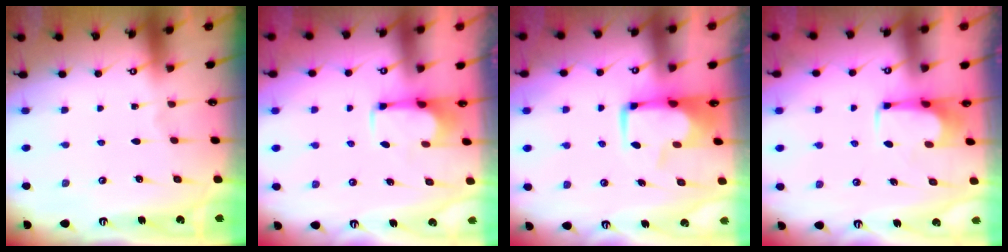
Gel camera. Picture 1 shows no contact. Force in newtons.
{"total": 2.8, "press": 2.6, "slide": 1.0}
{"total": 0.6, "press": 0.1, "slide": 0.6}
{"total": 0.0}